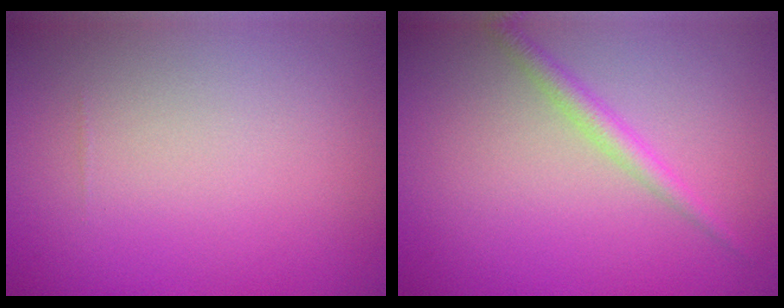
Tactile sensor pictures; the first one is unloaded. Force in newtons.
{"total": 2.0, "press": 2.0, "slide": 0.0}